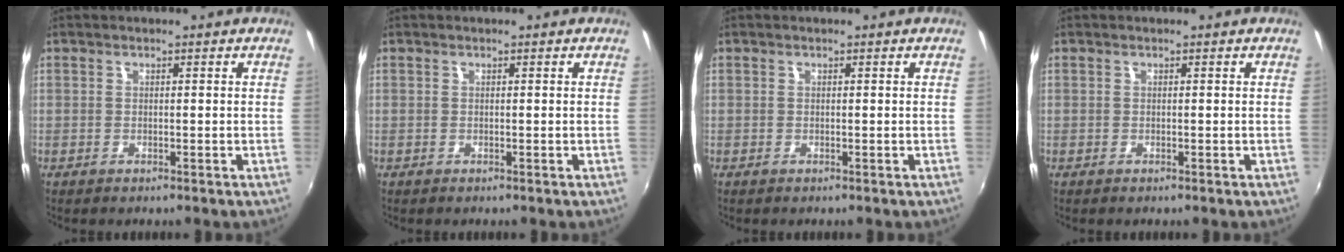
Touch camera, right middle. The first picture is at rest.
{"total": 0.0}
{"total": 0.0}
{"total": 0.0}